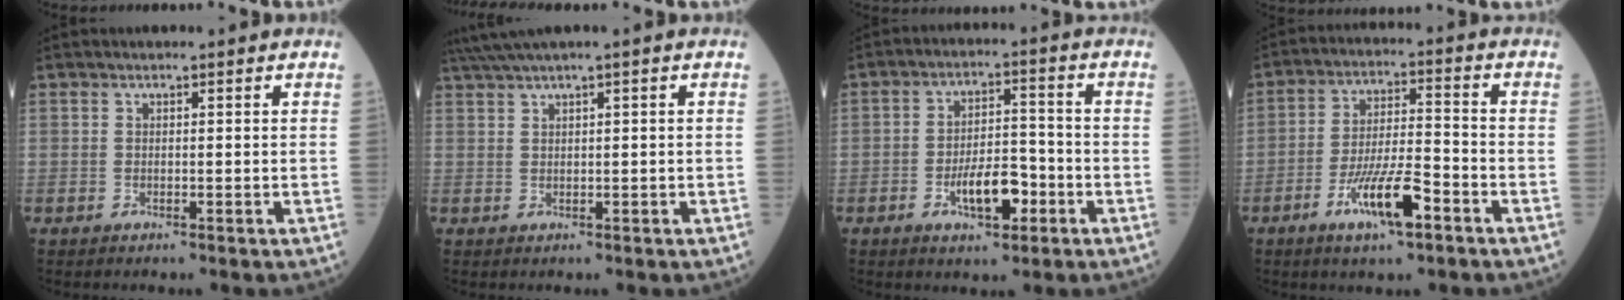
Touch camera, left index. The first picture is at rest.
{"total": 3.4, "force": [2.3, -0.6, 2.5], "torque": [-0.060, 0.019, 0.052]}
{"total": 7.3, "force": [-3.2, 2.9, 5.9], "torque": [-0.106, 0.006, -0.054]}
{"total": 9.5, "force": [-5.2, 1.8, 7.7], "torque": [-0.148, -0.007, -0.093]}